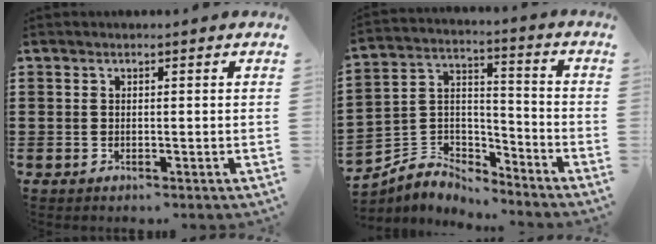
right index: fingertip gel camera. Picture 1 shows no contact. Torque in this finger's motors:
{"motor_torque": [-0.96, 0.62, -0.84, -0.21]}